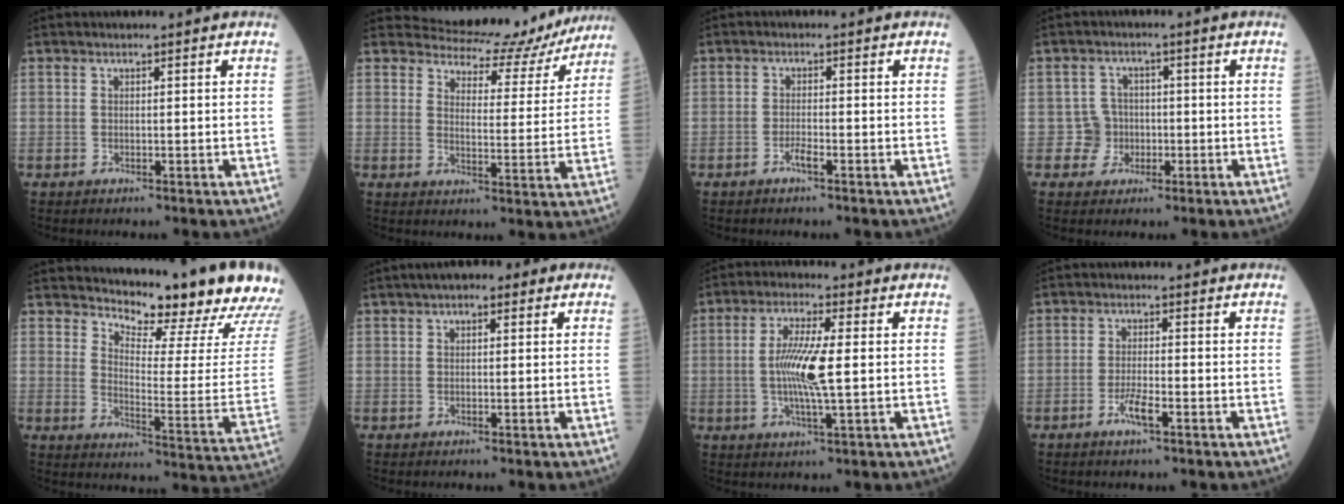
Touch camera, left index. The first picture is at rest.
{"total": 11.6, "force": [11.0, 3.2, 1.6], "torque": [-0.015, -0.009, 0.141]}
{"total": 1.6, "force": [-1.1, 0.1, 1.2], "torque": [-0.025, 0.001, -0.018]}
{"total": 3.7, "force": [-1.0, 3.6, -0.1], "torque": [0.009, 0.012, -0.014]}
{"total": 18.5, "force": [17.2, 1.3, 6.8], "torque": [-0.102, -0.100, 0.209]}
{"total": 4.1, "force": [2.2, 2.0, 2.8], "torque": [-0.046, 0.029, 0.031]}
{"total": 8.4, "force": [-0.1, 0.6, 8.3], "torque": [-0.172, -0.004, -0.003]}
{"total": 3.2, "force": [-1.8, 0.4, 2.7], "torque": [-0.057, -0.001, -0.031]}